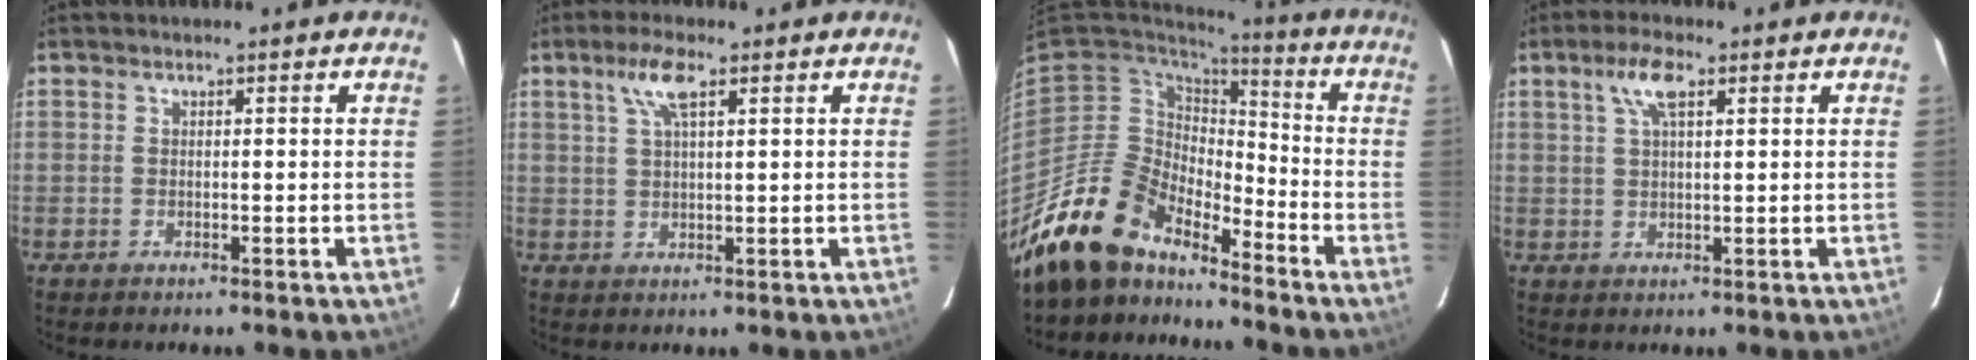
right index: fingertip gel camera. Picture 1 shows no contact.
{"total": 4.8, "force": [2.6, 0.8, 4.0], "torque": [-0.080, 0.006, 0.049]}
{"total": 14.8, "force": [-13.0, 5.3, 4.5], "torque": [-0.098, 0.006, -0.248]}
{"total": 4.7, "force": [2.4, 1.2, 3.9], "torque": [-0.076, 0.008, 0.044]}